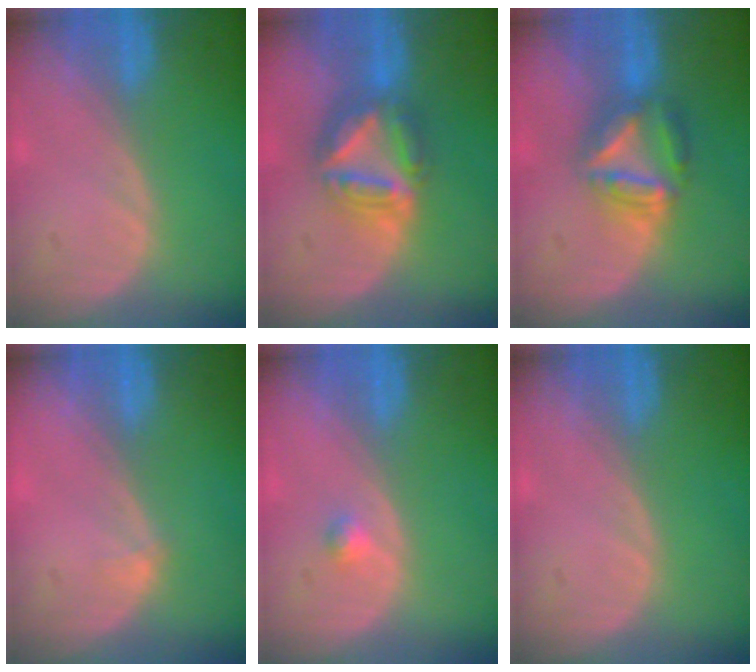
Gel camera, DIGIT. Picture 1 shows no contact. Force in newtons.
{"total": 7.9, "press": 6.7, "slide": 4.1}
{"total": 6.6, "press": 6.2, "slide": 2.5}
{"total": 0.8, "press": 0.6, "slide": 0.5}
{"total": 1.3, "press": 1.1, "slide": 0.7}
{"total": 0.0}